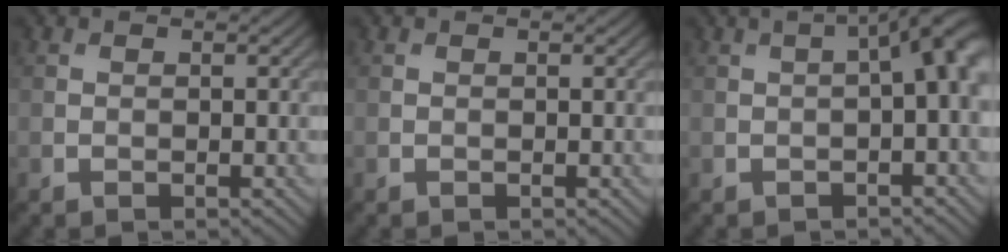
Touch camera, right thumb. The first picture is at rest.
{"total": 0.0}
{"total": 5.5, "force": [0.3, 1.5, 5.3], "torque": [-0.067, 0.013, 0.004]}